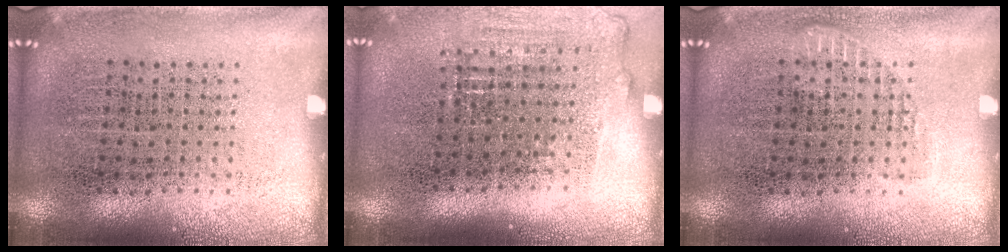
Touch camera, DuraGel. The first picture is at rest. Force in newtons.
{"total": 1.0, "press": 1.0, "slide": 0.4}
{"total": 0.8, "press": 0.8, "slide": 0.2}